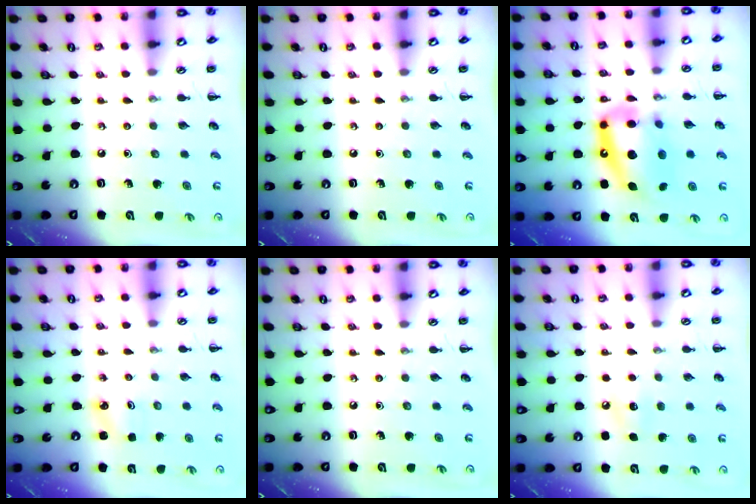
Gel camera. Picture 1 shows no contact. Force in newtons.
{"total": 0.0}
{"total": 17.9, "press": 17.3, "slide": 4.9}
{"total": 1.9, "press": 1.8, "slide": 0.4}
{"total": 0.0}
{"total": 6.8, "press": 6.5, "slide": 1.8}